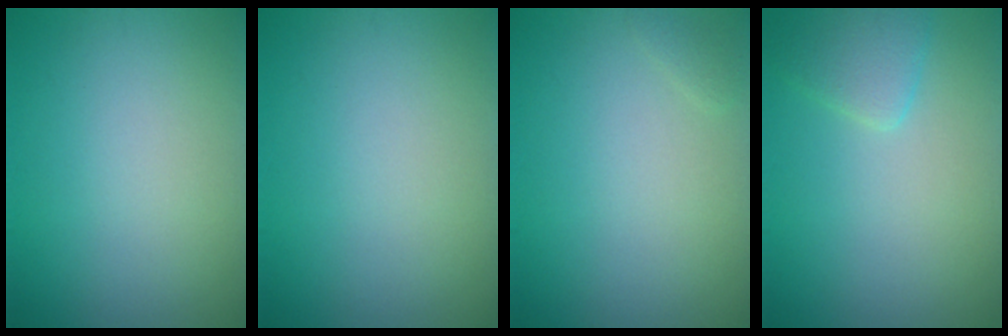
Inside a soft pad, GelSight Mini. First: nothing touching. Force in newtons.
{"total": 0.0}
{"total": 0.6, "press": 0.5, "slide": 0.1}
{"total": 2.3, "press": 2.3, "slide": 0.2}